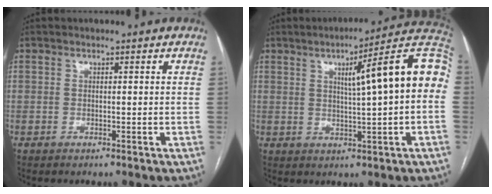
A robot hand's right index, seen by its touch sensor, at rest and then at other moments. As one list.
[{"total": 14.9, "force": [2.5, 0.7, 14.7], "torque": [-0.199, 0.032, 0.027]}]